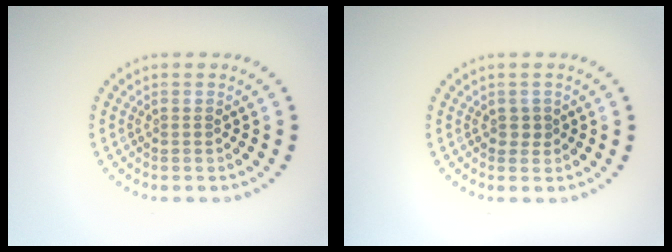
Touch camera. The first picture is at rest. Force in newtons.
{"total": 1.0, "press": 0.9, "slide": 0.3}